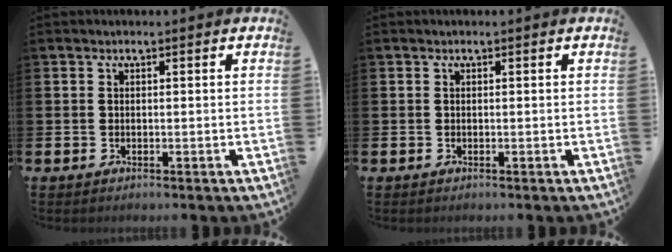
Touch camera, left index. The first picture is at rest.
{"total": 0.0}